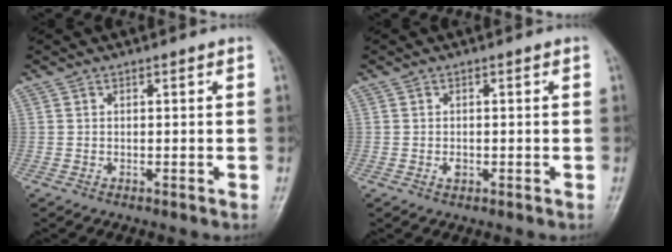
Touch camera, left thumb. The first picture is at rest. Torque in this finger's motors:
{"motor_torque": [0.28, 0.36, 0.26, -0.12, 0.01]}